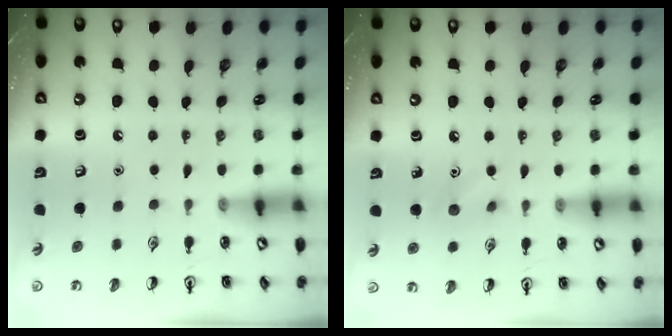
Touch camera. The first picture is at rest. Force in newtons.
{"total": 5.9, "press": 5.6, "slide": 1.6}